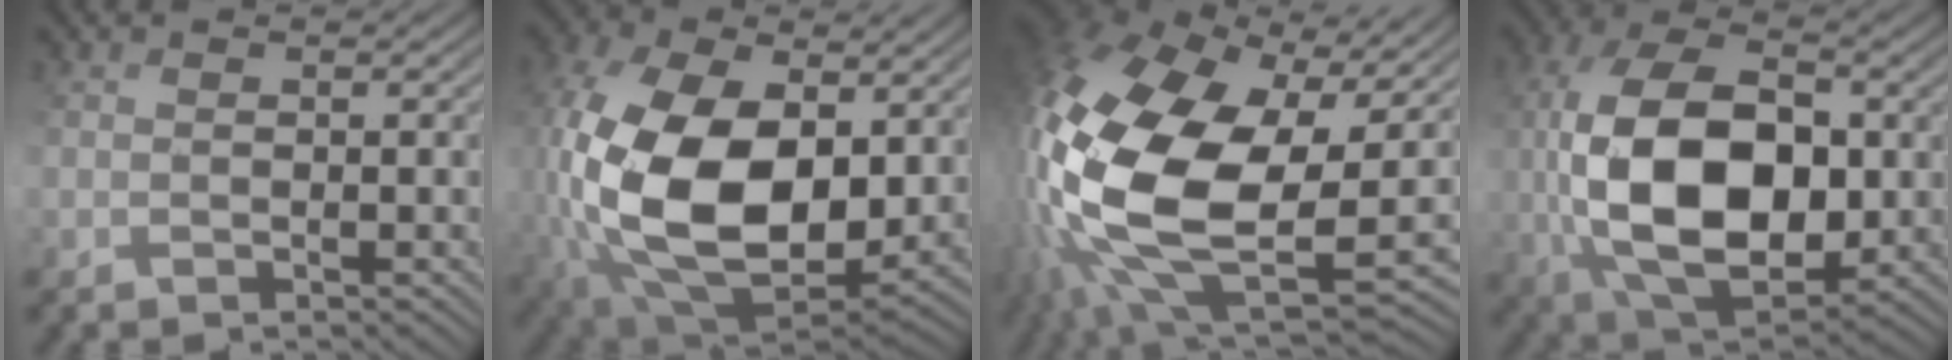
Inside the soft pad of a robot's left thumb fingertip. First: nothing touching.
{"total": 17.3, "force": [1.3, 10.7, 13.6], "torque": [-0.330, -0.031, 0.056]}
{"total": 19.9, "force": [0.9, 11.3, 16.4], "torque": [-0.406, -0.044, 0.035]}
{"total": 15.0, "force": [0.3, 8.5, 12.3], "torque": [-0.258, 0.007, 0.007]}